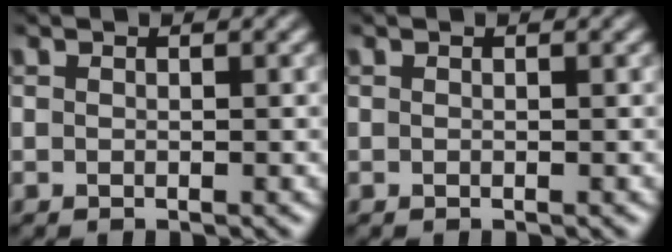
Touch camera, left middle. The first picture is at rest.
{"total": 0.0}